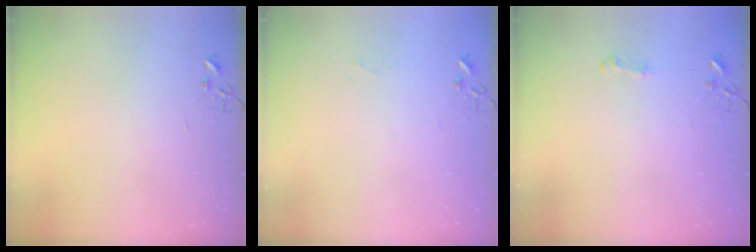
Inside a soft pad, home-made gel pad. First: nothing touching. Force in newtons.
{"total": 3.9, "press": 3.9, "slide": 0.5}
{"total": 6.9, "press": 6.9, "slide": 1.0}